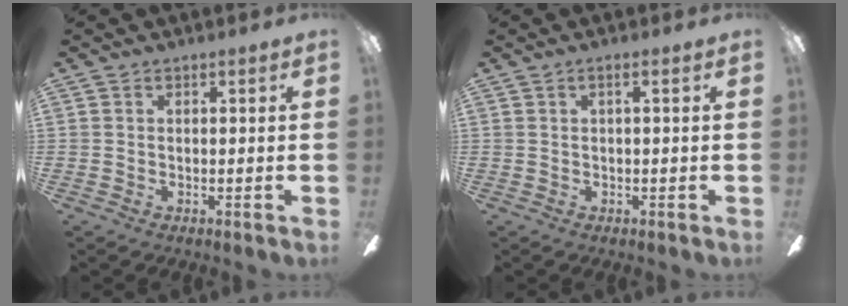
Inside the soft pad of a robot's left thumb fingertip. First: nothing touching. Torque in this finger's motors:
{"motor_torque": [-0.05, -0.07, -0.27, 0.04, 0.04]}